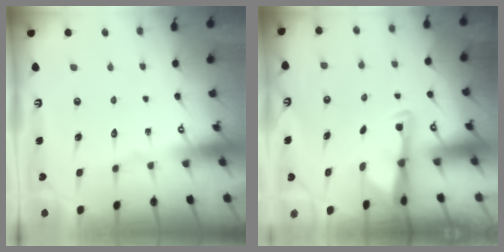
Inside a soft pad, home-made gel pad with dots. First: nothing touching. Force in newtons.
{"total": 3.1, "press": 3.0, "slide": 0.5}